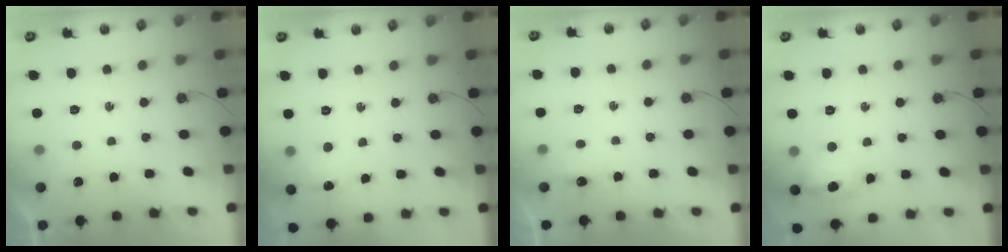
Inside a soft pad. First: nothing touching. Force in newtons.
{"total": 5.9, "press": 5.9, "slide": 0.6}
{"total": 2.7, "press": 2.6, "slide": 0.4}
{"total": 13.3, "press": 13.2, "slide": 1.4}